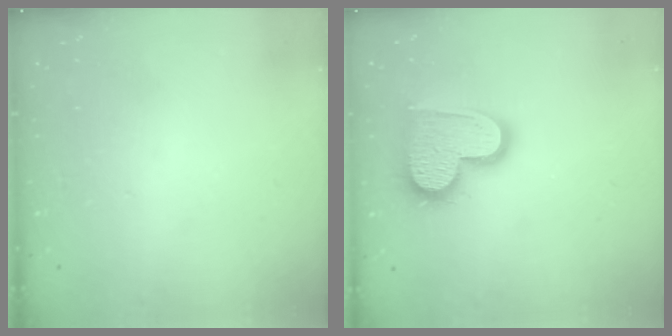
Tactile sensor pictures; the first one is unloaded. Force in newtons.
{"total": 15.5, "press": 15.5, "slide": 1.1}